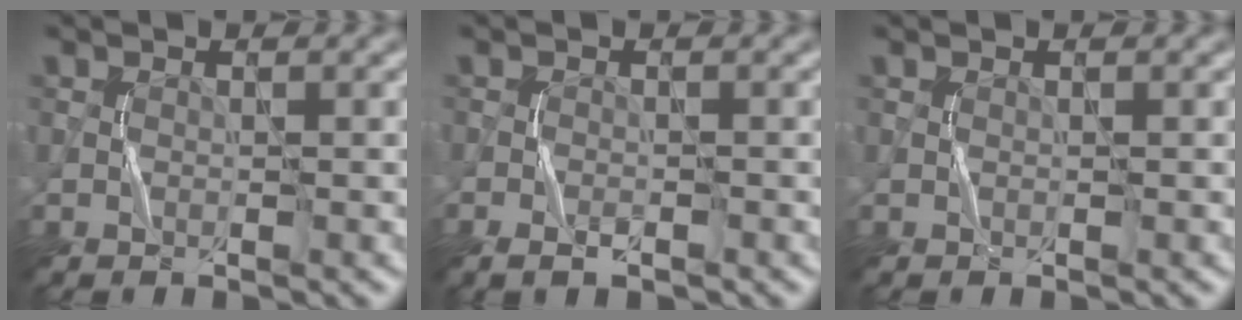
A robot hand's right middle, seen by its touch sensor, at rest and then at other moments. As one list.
[{"total": 2.2, "force": [-1.3, 0.9, 1.4], "torque": [-0.028, -0.003, -0.025]}, {"total": 0.0}]